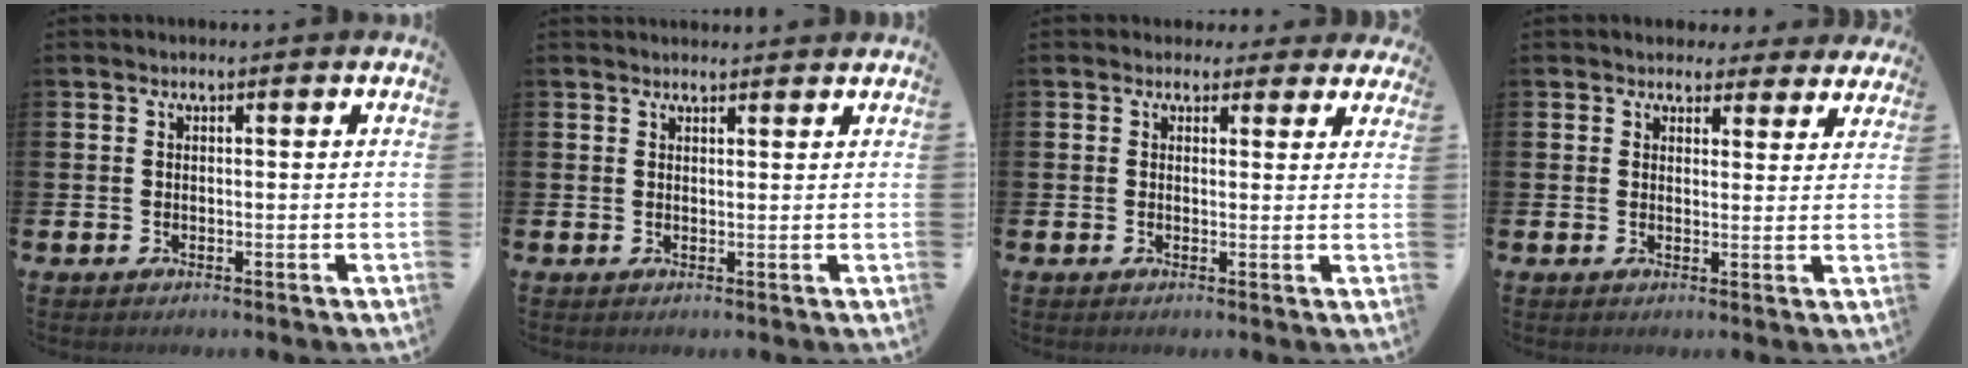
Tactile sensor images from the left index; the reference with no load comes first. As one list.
[{"total": 2.6, "force": [2.6, 0.4, -0.1], "torque": [0.010, -0.016, 0.045]}, {"total": 2.3, "force": [1.9, 1.3, -0.1], "torque": [0.007, -0.003, 0.030]}, {"total": 3.6, "force": [3.2, 1.6, 0.1], "torque": [0.008, -0.019, 0.053]}]